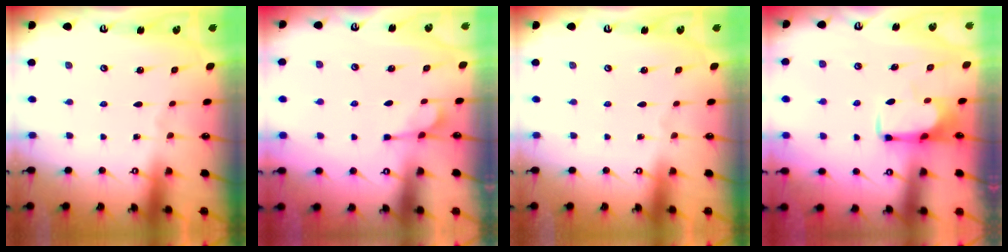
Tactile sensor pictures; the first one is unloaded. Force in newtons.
{"total": 3.1, "press": 2.9, "slide": 1.0}
{"total": 0.0}
{"total": 1.6, "press": 1.5, "slide": 0.4}